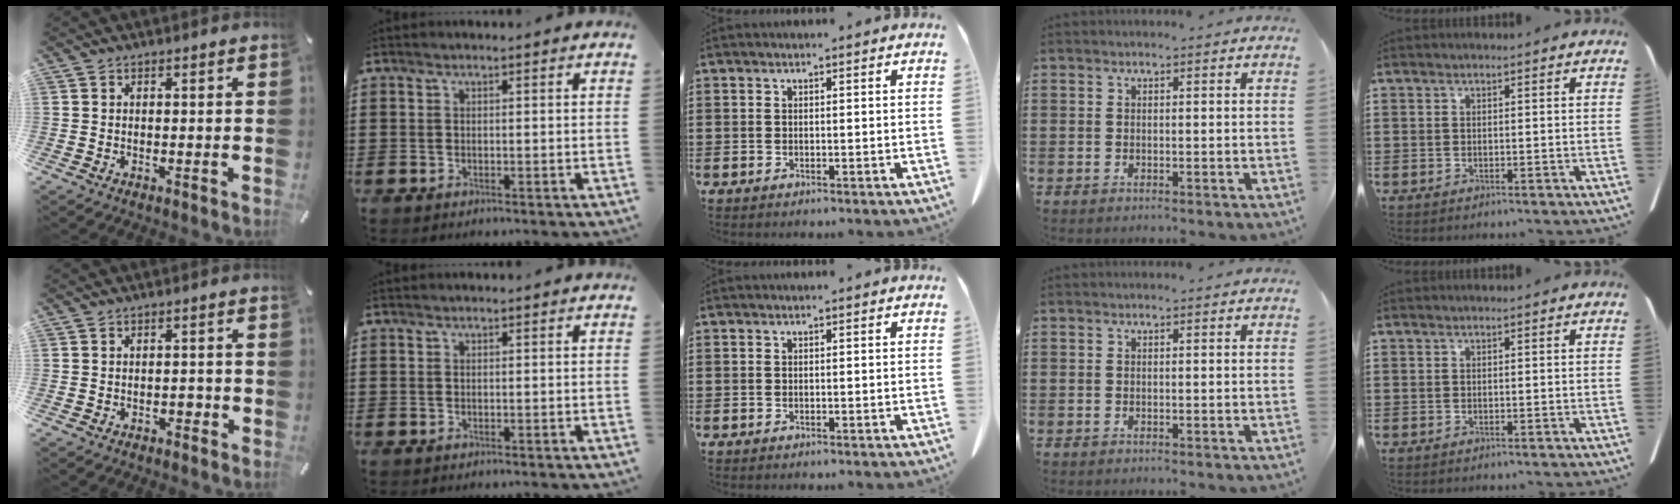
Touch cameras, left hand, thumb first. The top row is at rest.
{"thumb": {"total": 1.7, "force": [-0.8, 1.0, 1.0], "torque": [-0.019, 0.003, -0.016]}}